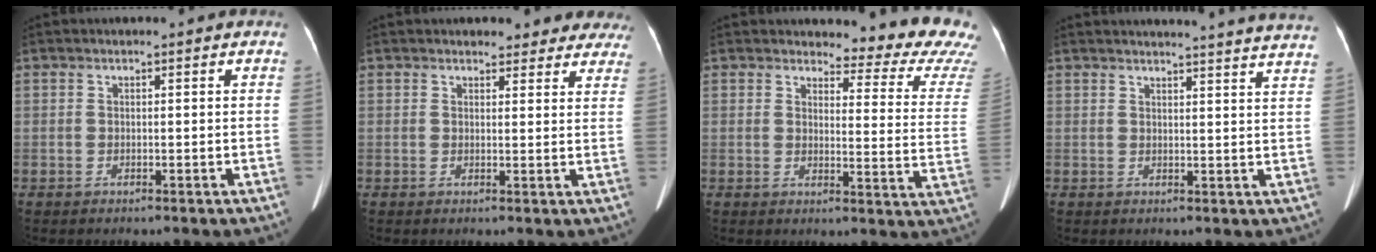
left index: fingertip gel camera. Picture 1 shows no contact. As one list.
[{"total": 8.8, "force": [8.0, 3.1, 1.7], "torque": [0.020, -0.004, 0.067]}, {"total": 13.9, "force": [13.4, 1.4, 3.2], "torque": [-0.016, -0.105, 0.120]}, {"total": 19.0, "force": [18.4, -0.5, 4.8], "torque": [-0.060, -0.060, 0.202]}]